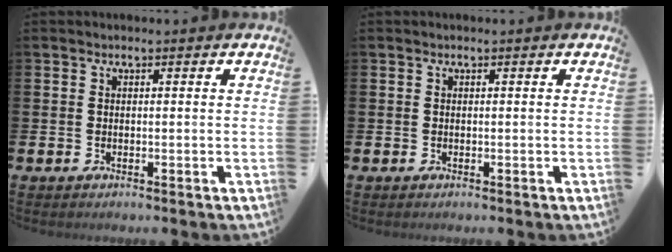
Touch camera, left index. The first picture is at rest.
{"total": 0.0}